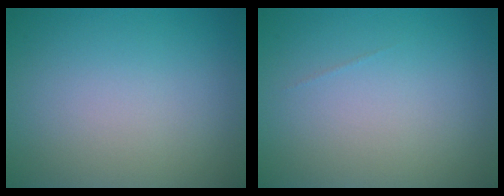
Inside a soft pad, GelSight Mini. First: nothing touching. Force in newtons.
{"total": 0.0}